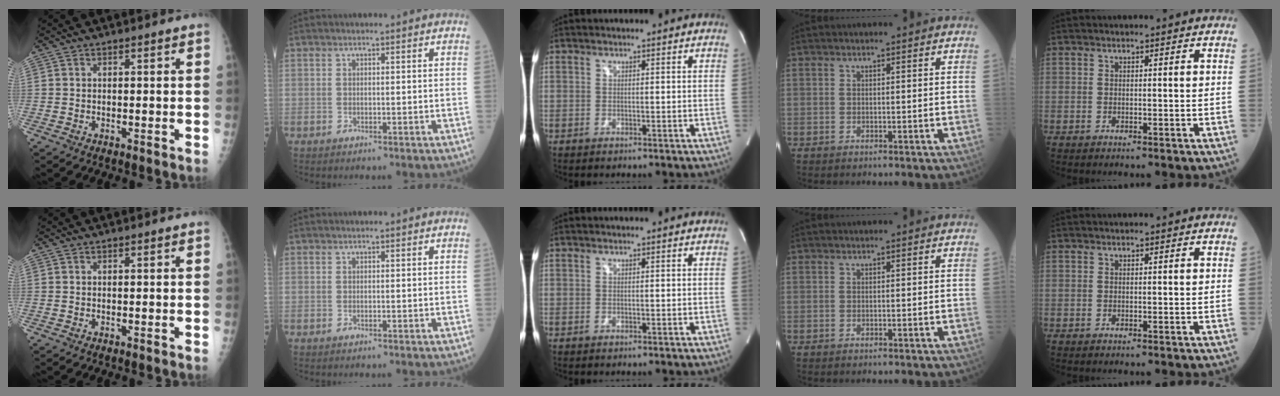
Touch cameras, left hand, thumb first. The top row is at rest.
{}